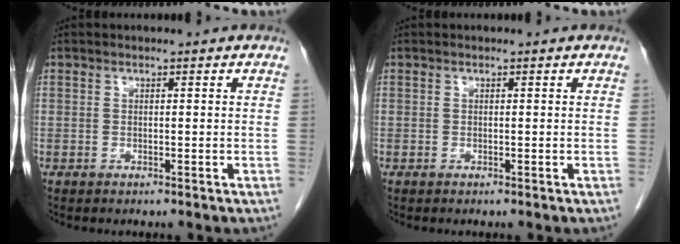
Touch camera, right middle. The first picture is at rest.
{"total": 0.0}